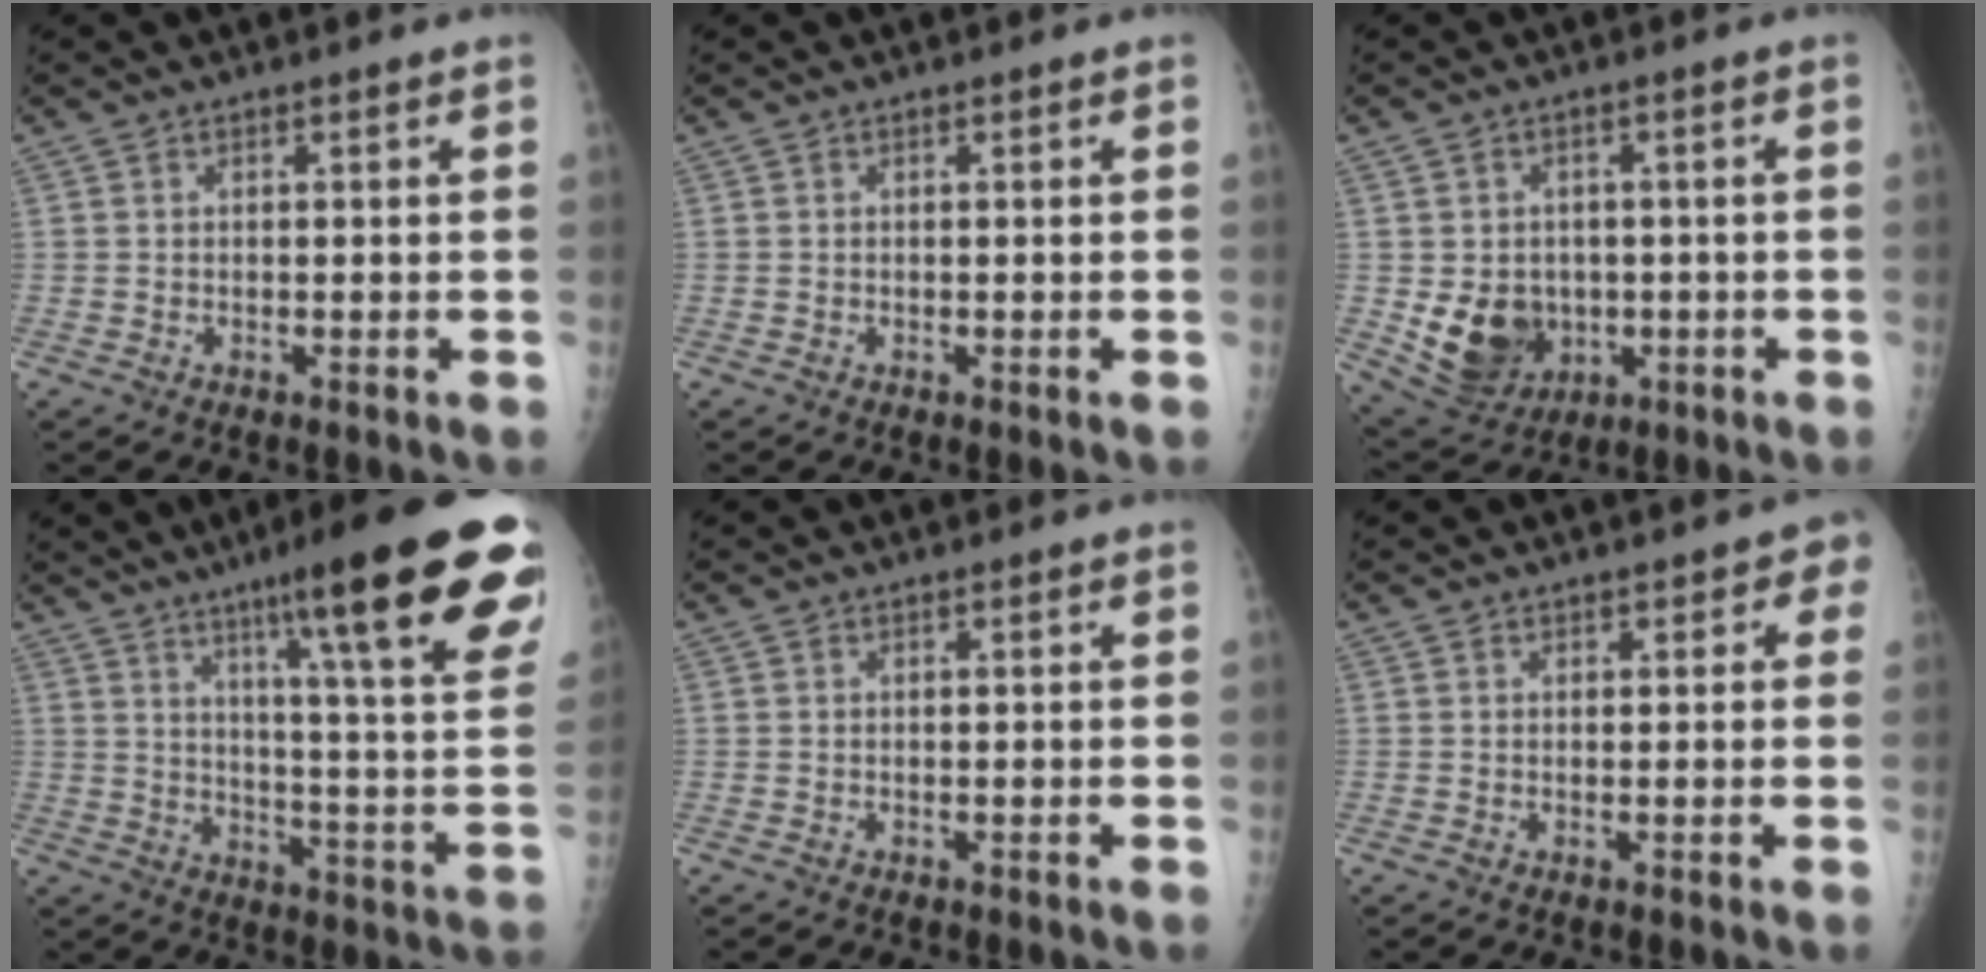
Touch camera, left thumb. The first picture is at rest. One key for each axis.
{"total": 0.0}
{"total": 10.2, "fx": -1.4, "fy": 8.6, "fz": 5.3, "tx": -0.056, "ty": 0.000, "tz": -0.001}
{"total": 25.9, "fx": 15.3, "fy": 3.2, "fz": 20.7, "tx": -0.266, "ty": -0.052, "tz": 0.211}
{"total": 0.0}
{"total": 2.7, "fx": 1.6, "fy": 1.7, "fz": 1.5, "tx": 0.017, "ty": 0.000, "tz": 0.011}